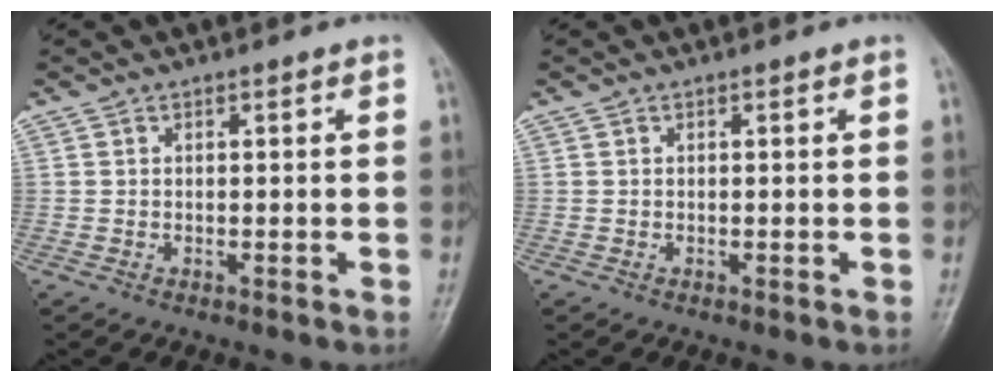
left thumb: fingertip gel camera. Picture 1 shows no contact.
{"total": 0.0}